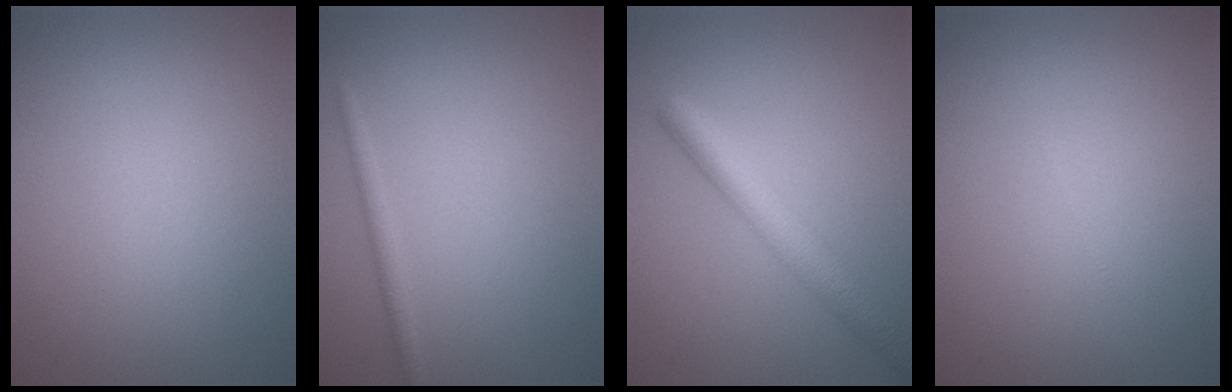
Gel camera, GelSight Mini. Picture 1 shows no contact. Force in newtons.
{"total": 1.3, "press": 1.3, "slide": 0.1}
{"total": 4.4, "press": 4.4, "slide": 0.1}
{"total": 0.0}